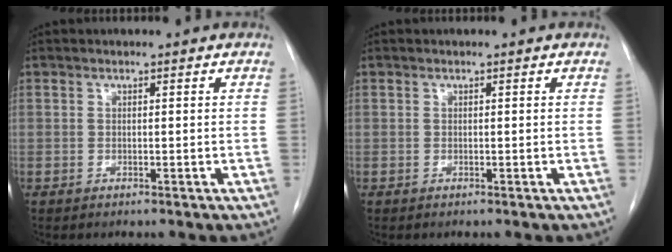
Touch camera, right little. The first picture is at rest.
{"total": 0.0}